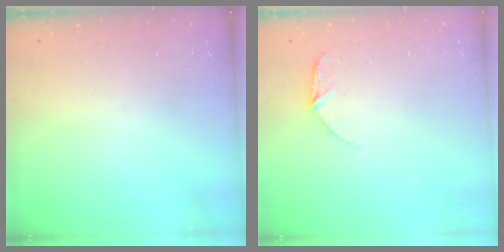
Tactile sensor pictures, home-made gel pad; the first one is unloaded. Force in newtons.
{"total": 5.6, "press": 5.6, "slide": 0.5}